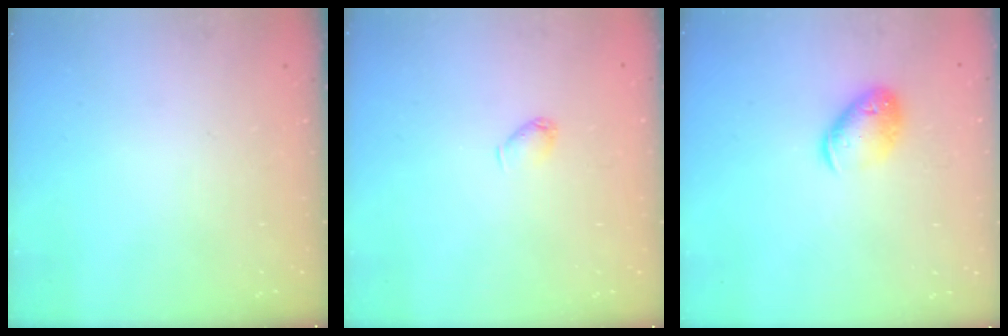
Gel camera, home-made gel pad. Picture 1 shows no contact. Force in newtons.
{"total": 2.8, "press": 2.8, "slide": 0.4}
{"total": 10.5, "press": 10.4, "slide": 1.5}